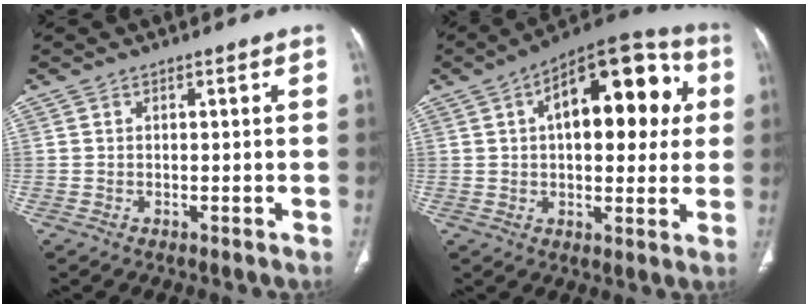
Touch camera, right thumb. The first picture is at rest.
{"total": 21.0, "force": [5.0, 10.6, 17.5], "torque": [-0.201, 0.026, 0.062]}